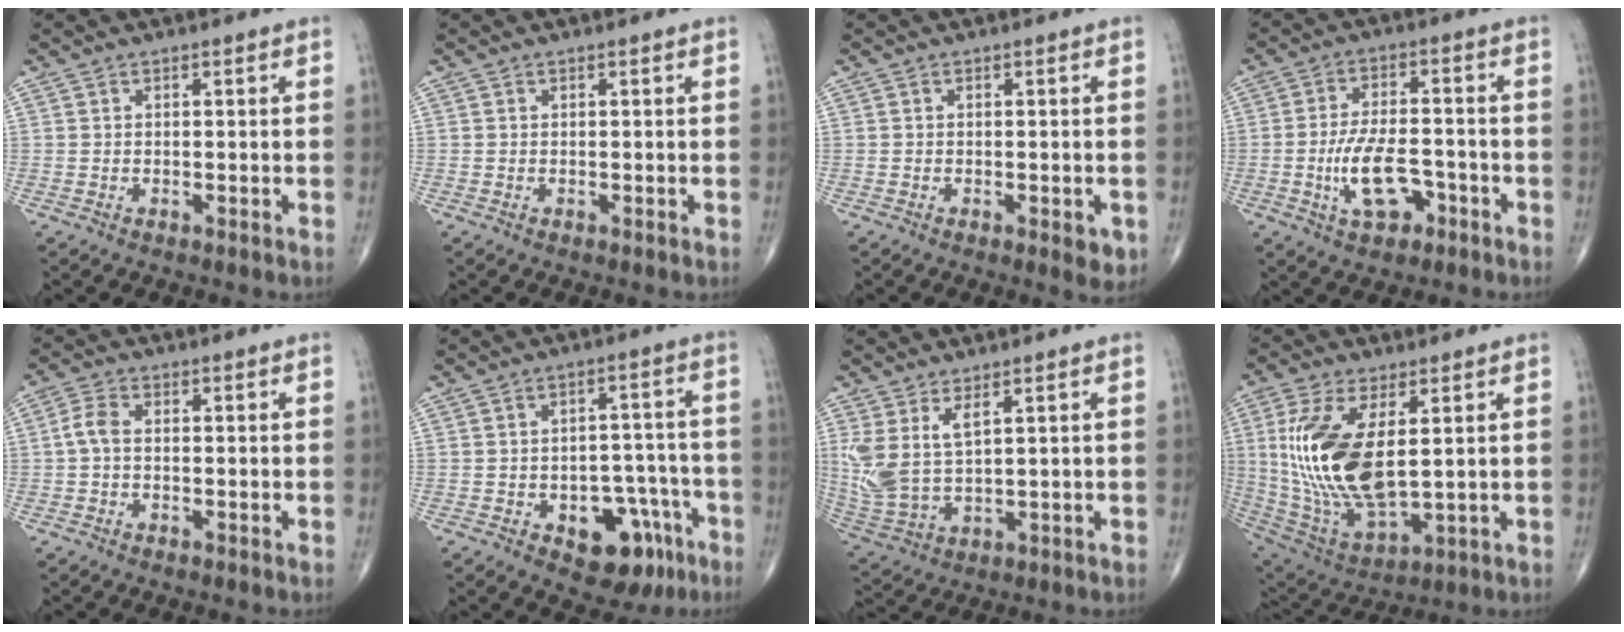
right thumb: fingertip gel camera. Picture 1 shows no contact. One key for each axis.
{"total": 0.0}
{"total": 3.1, "fx": -1.0, "fy": 1.2, "fz": 2.6, "tx": -0.021, "ty": -0.003, "tz": -0.011}
{"total": 9.4, "fx": -3.4, "fy": 4.6, "fz": 7.5, "tx": -0.132, "ty": 0.021, "tz": -0.058}
{"total": 3.3, "fx": -0.2, "fy": 1.9, "fz": 2.6, "tx": -0.056, "ty": 0.009, "tz": -0.011}
{"total": 11.8, "fx": -5.7, "fy": 7.0, "fz": 7.6, "tx": -0.060, "ty": 0.047, "tz": -0.069}
{"total": 8.7, "fx": 3.4, "fy": 3.8, "fz": 7.1, "tx": -0.160, "ty": -0.015, "tz": 0.083}
{"total": 19.5, "fx": 2.9, "fy": 9.0, "fz": 17.0, "tx": -0.348, "ty": -0.022, "tz": 0.071}